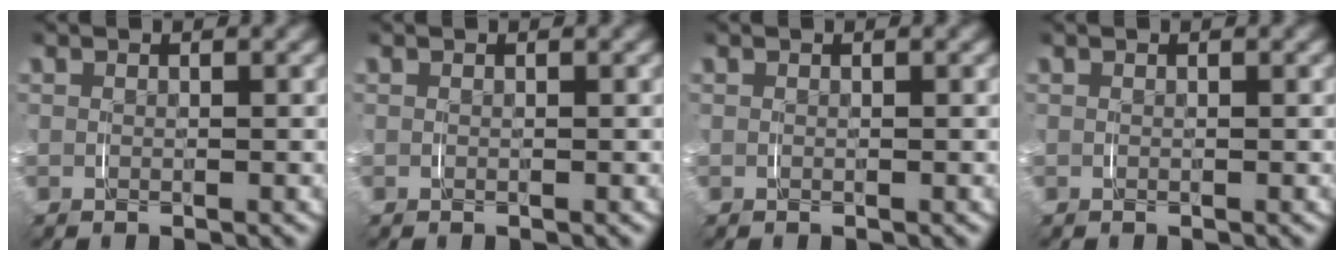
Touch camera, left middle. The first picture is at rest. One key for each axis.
{"total": 0.0}
{"total": 0.0}
{"total": 0.0}